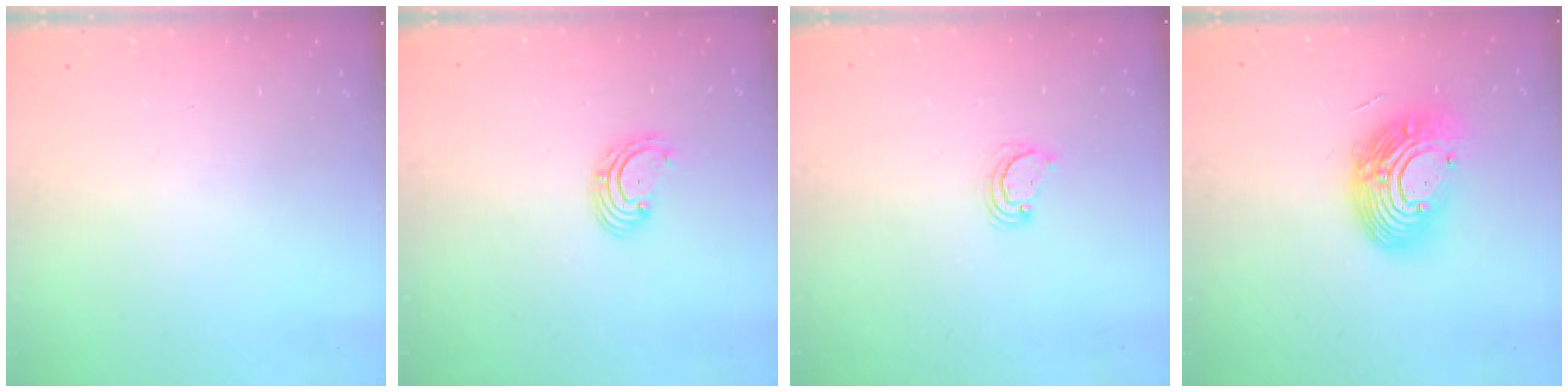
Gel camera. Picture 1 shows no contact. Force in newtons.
{"total": 2.7, "press": 2.7, "slide": 0.1}
{"total": 4.0, "press": 4.0, "slide": 0.4}
{"total": 16.9, "press": 16.8, "slide": 1.6}